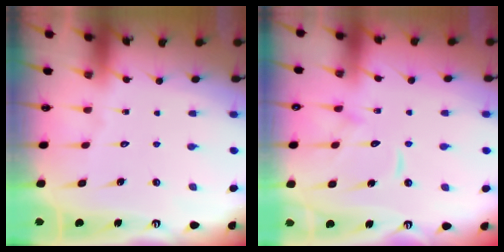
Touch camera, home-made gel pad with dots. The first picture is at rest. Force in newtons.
{"total": 9.5, "press": 9.5, "slide": 0.8}